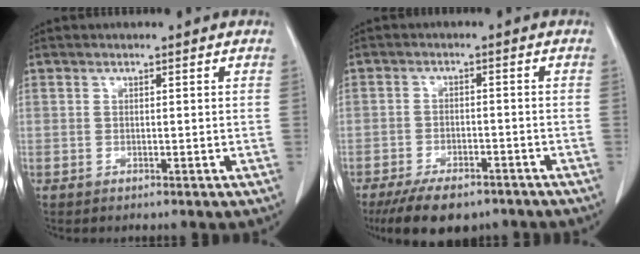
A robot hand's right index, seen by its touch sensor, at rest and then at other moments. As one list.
[{"total": 9.7, "force": [-7.3, 4.0, 4.9], "torque": [-0.073, -0.004, -0.112]}]